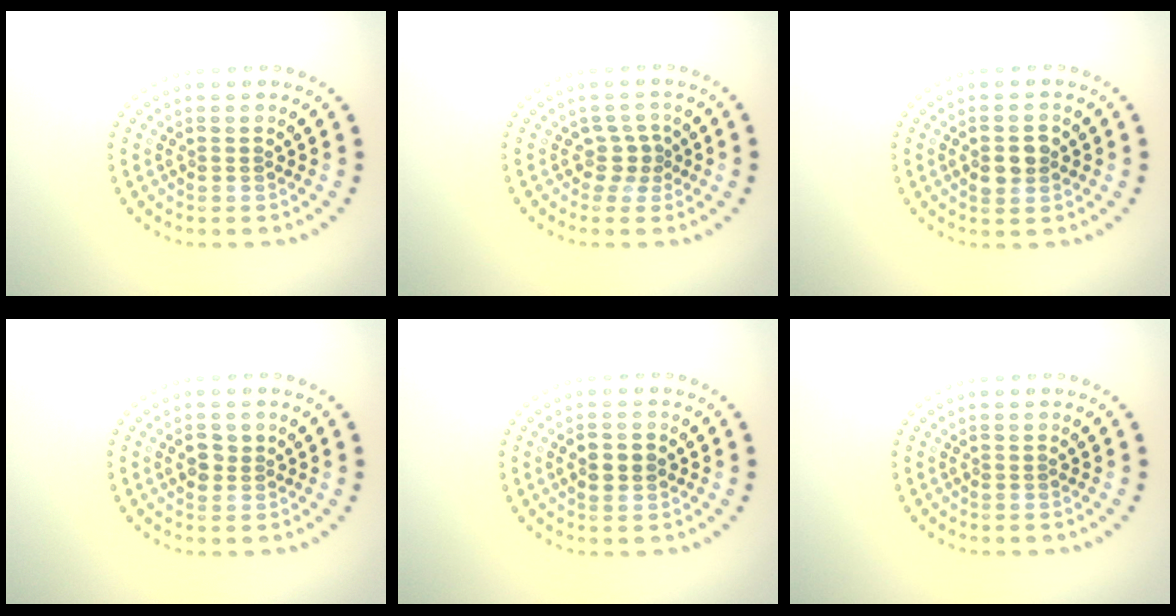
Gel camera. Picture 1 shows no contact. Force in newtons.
{"total": 1.7, "press": 1.1, "slide": 1.3}
{"total": 2.6, "press": 2.6, "slide": 0.1}
{"total": 1.7, "press": 1.6, "slide": 0.6}
{"total": 2.7, "press": 2.7, "slide": 0.1}
{"total": 0.0}